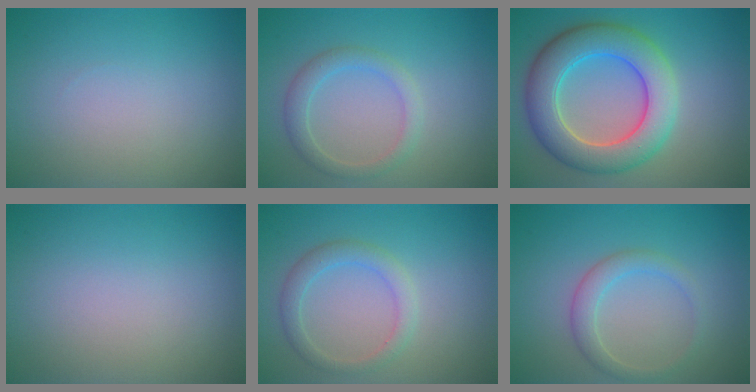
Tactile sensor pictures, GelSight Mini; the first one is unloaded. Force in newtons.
{"total": 2.3, "press": 2.3, "slide": 0.0}
{"total": 8.0, "press": 8.0, "slide": 0.4}
{"total": 0.0}
{"total": 2.2, "press": 2.2, "slide": 0.1}
{"total": 2.2, "press": 2.2, "slide": 0.1}